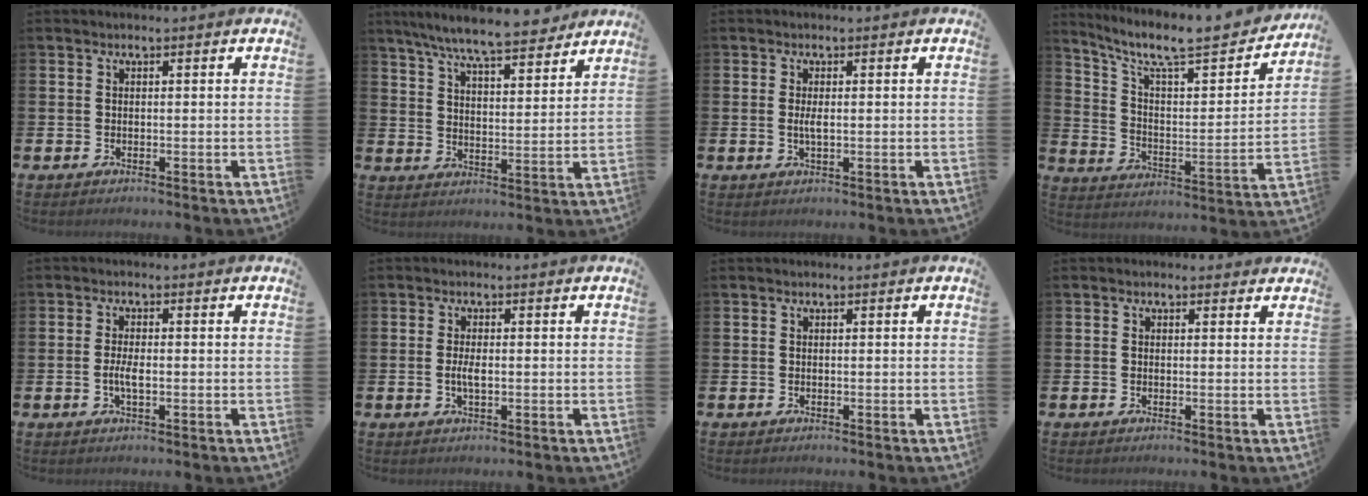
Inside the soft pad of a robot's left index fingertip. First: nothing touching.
{"total": 9.1, "force": [8.4, 1.0, 3.3], "torque": [-0.090, -0.041, 0.152]}
{"total": 1.7, "force": [0.1, 0.5, 1.6], "torque": [-0.024, 0.000, -0.002]}
{"total": 9.5, "force": [8.0, 2.2, 4.6], "torque": [-0.113, -0.062, 0.130]}
{"total": 2.4, "force": [-0.5, 0.8, 2.2], "torque": [-0.034, -0.002, -0.010]}
{"total": 2.2, "force": [-0.2, 0.8, 2.1], "torque": [-0.033, -0.002, -0.006]}
{"total": 0.0}
{"total": 0.6, "force": [0.3, 0.4, 0.2], "torque": [-0.003, 0.006, 0.004]}